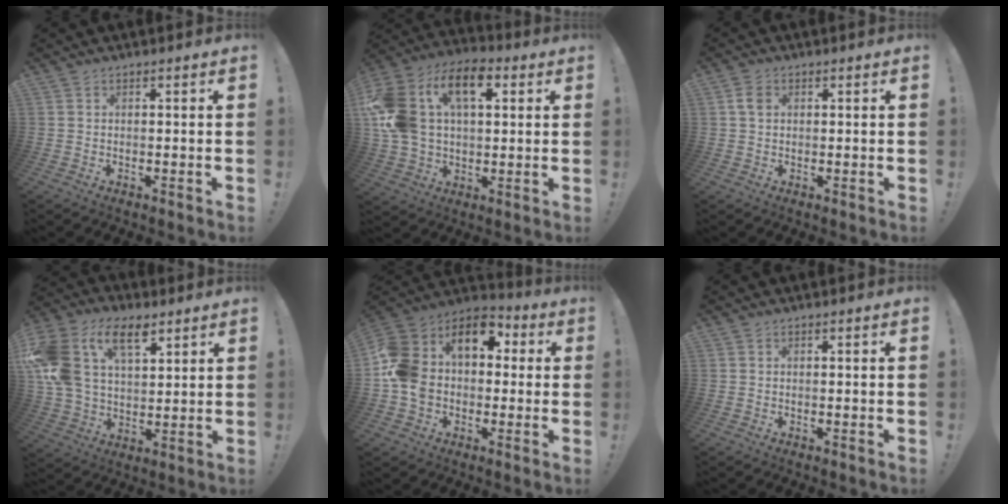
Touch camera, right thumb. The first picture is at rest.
{"total": 20.9, "force": [6.7, 13.3, 14.8], "torque": [-0.283, -0.012, 0.119]}
{"total": 3.3, "force": [0.9, 2.3, 2.2], "torque": [-0.032, 0.001, 0.015]}
{"total": 18.8, "force": [8.6, 11.8, 11.8], "torque": [-0.234, -0.030, 0.158]}
{"total": 15.2, "force": [2.0, 11.8, 9.4], "torque": [-0.169, 0.002, 0.041]}
{"total": 0.0}